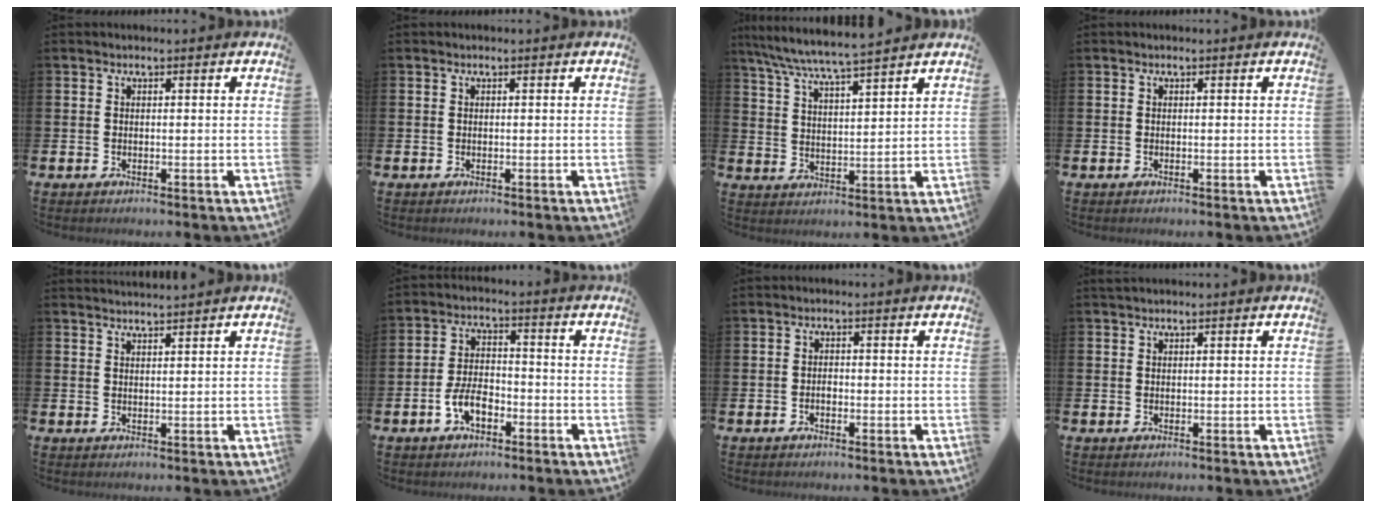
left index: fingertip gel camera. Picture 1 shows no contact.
{"total": 0.0}
{"total": 6.5, "force": [6.2, -0.2, 1.9], "torque": [-0.056, -0.038, 0.109]}
{"total": 0.0}
{"total": 1.8, "force": [1.8, -0.3, -0.1], "torque": [0.008, -0.011, 0.031]}
{"total": 4.6, "force": [-2.3, 2.4, 3.3], "torque": [-0.062, 0.009, -0.044]}
{"total": 0.9, "force": [-0.5, 0.6, 0.5], "torque": [-0.001, -0.002, -0.012]}
{"total": 0.7, "force": [0.6, 0.0, 0.2], "torque": [0.003, -0.001, 0.010]}